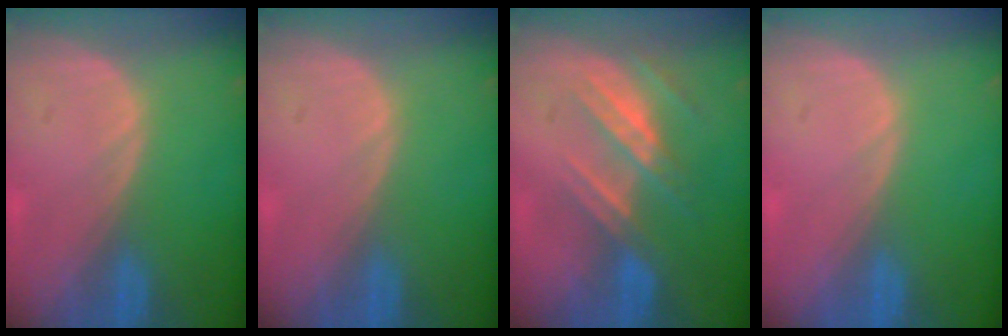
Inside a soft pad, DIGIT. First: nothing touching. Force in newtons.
{"total": 0.0}
{"total": 7.3, "press": 6.5, "slide": 3.3}
{"total": 0.0}